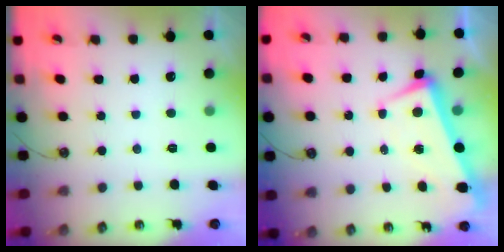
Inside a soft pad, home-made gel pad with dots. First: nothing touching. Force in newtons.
{"total": 1.4, "press": 1.1, "slide": 0.8}